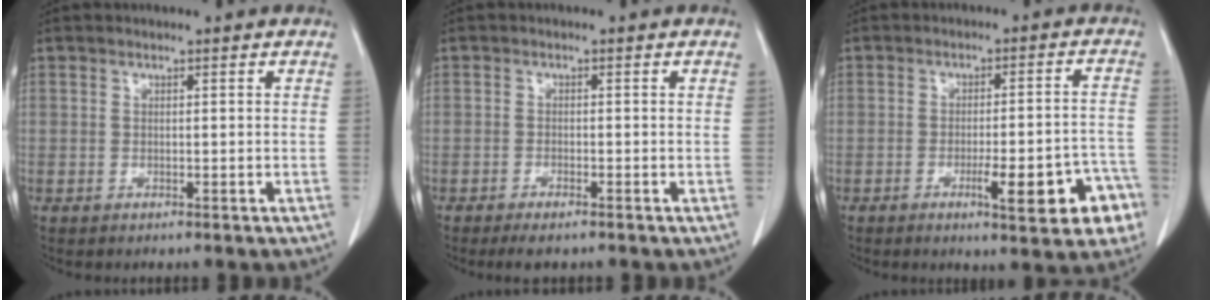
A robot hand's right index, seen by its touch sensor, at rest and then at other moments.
{"total": 2.5, "force": [-1.9, 0.6, 1.5], "torque": [-0.031, -0.004, -0.029]}
{"total": 11.1, "force": [-5.0, 2.0, 9.7], "torque": [-0.108, 0.017, -0.053]}